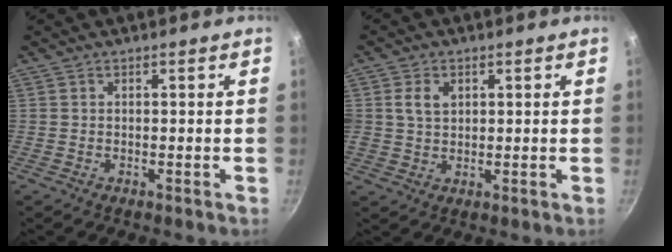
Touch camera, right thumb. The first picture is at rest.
{"total": 4.5, "force": [1.4, 3.2, 2.8], "torque": [-0.042, -0.001, 0.026]}